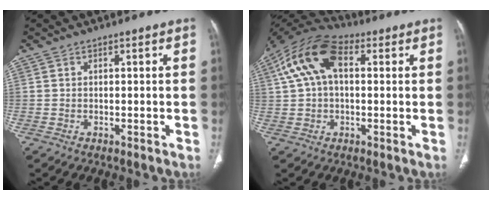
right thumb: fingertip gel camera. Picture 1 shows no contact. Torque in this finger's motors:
{"motor_torque": [-1.09, 1.78, 1.36, 0.01, 0.17]}